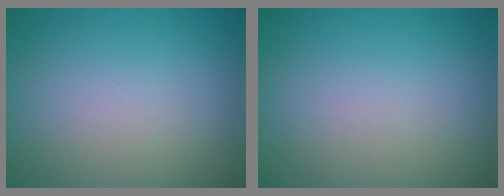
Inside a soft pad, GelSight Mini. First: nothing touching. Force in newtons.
{"total": 0.0}